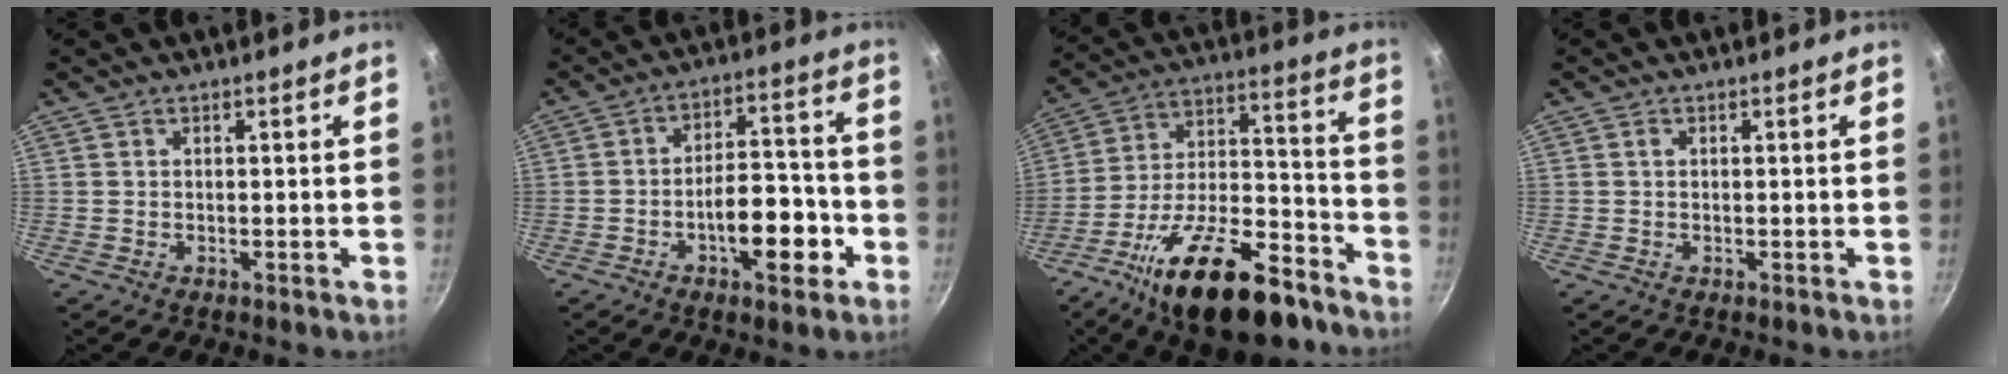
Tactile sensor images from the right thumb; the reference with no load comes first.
{"total": 11.7, "force": [-4.6, 5.4, 9.4], "torque": [-0.104, 0.046, -0.069]}
{"total": 25.4, "force": [-16.2, 10.4, 16.7], "torque": [-0.235, 0.089, -0.249]}
{"total": 0.6, "force": [0.1, 0.5, 0.4], "torque": [-0.010, 0.003, 0.003]}